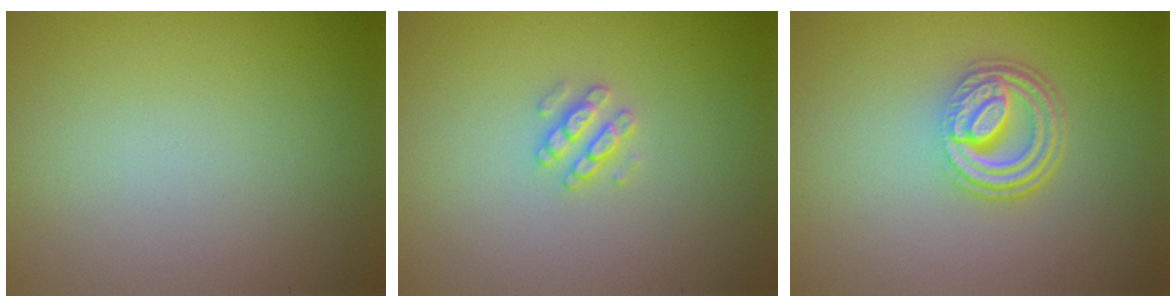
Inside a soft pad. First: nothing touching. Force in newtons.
{"total": 1.9, "press": 1.9, "slide": 0.3}
{"total": 4.6, "press": 3.4, "slide": 3.1}